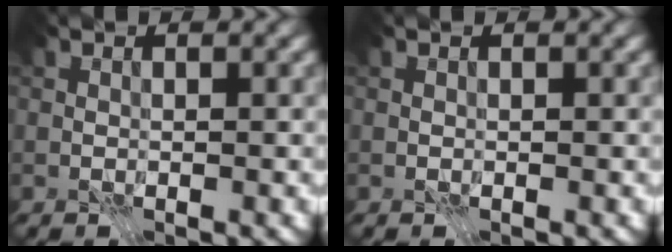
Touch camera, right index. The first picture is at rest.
{"total": 0.0}